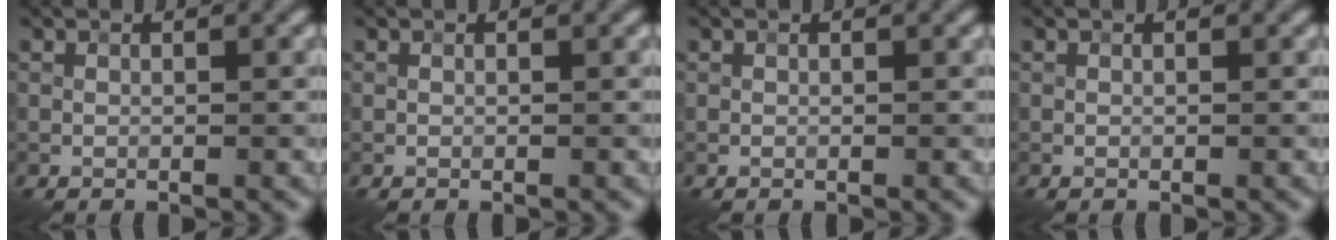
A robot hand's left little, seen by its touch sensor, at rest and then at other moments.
{"total": 0.0}
{"total": 0.0}
{"total": 0.0}